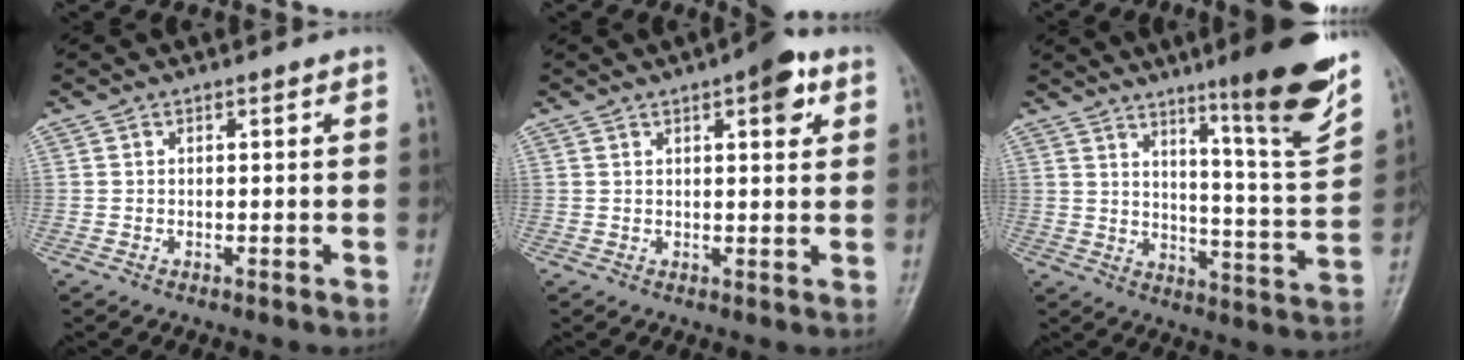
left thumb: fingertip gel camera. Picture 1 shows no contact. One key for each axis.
{"total": 5.9, "fx": 2.8, "fy": 2.1, "fz": 4.8, "tx": -0.049, "ty": -0.005, "tz": 0.031}
{"total": 16.4, "fx": 10.4, "fy": 1.2, "fz": 12.6, "tx": -0.157, "ty": -0.068, "tz": 0.158}